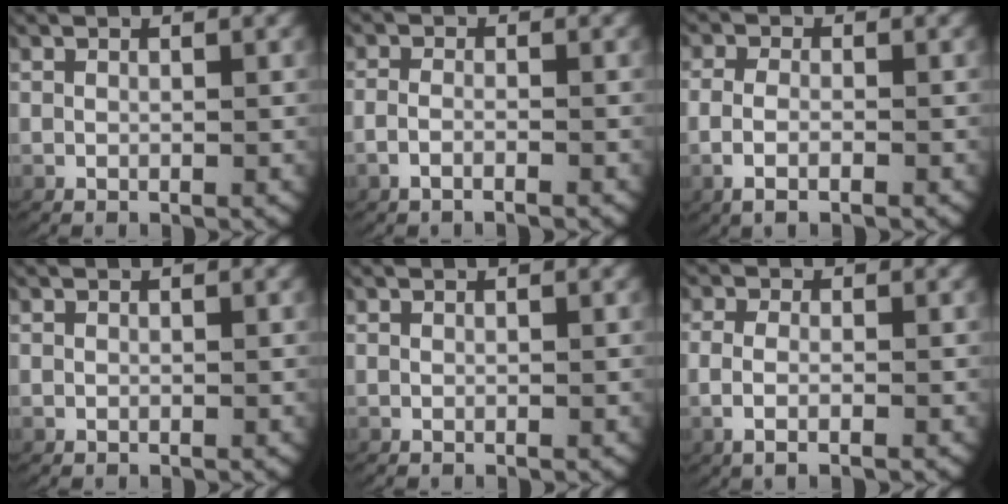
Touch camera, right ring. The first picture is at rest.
{"total": 1.8, "force": [-1.2, 0.4, 1.2], "torque": [-0.033, -0.006, -0.019]}
{"total": 2.5, "force": [-0.9, 1.1, 2.1], "torque": [-0.049, -0.005, -0.013]}
{"total": 0.0}
{"total": 0.0}
{"total": 2.6, "force": [-0.9, 0.9, 2.3], "torque": [-0.054, -0.005, -0.012]}